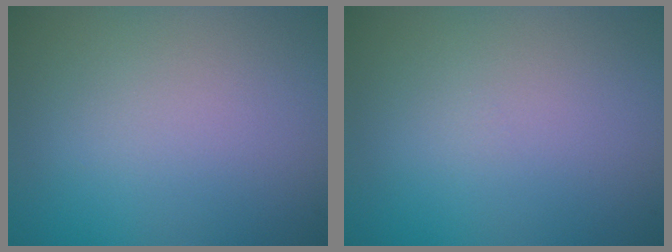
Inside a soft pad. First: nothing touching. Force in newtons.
{"total": 0.0}